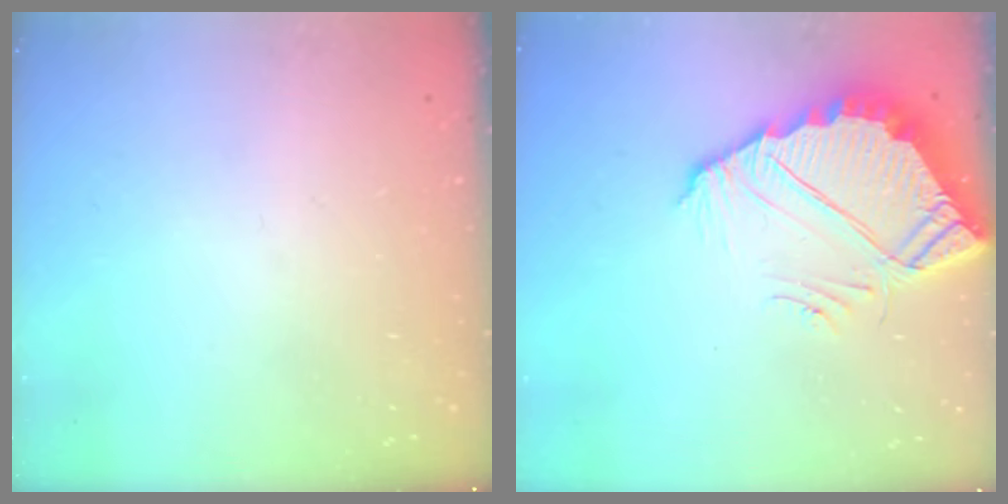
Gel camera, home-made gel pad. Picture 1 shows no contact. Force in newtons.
{"total": 7.6, "press": 7.6, "slide": 0.4}